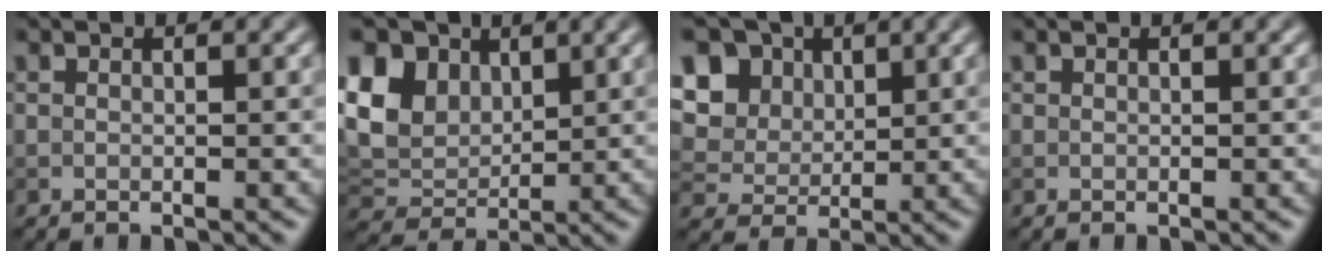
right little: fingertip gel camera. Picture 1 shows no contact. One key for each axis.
{"total": 8.1, "fx": 3.3, "fy": 6.0, "fz": 4.5, "tx": -0.126, "ty": 0.026, "tz": 0.050}
{"total": 11.7, "fx": 5.1, "fy": 9.1, "fz": 5.3, "tx": -0.137, "ty": 0.022, "tz": 0.085}
{"total": 0.0}